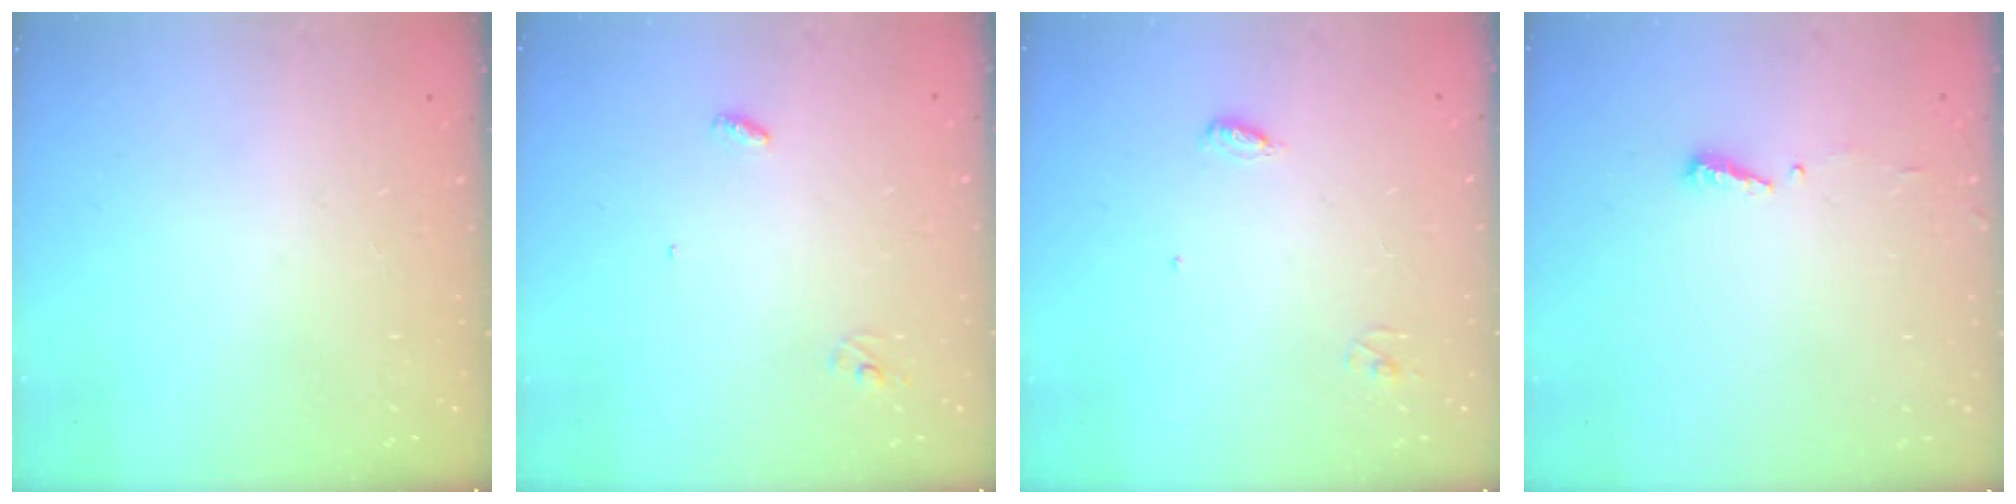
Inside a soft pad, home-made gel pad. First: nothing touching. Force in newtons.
{"total": 2.7, "press": 2.7, "slide": 0.2}
{"total": 3.8, "press": 3.8, "slide": 0.3}
{"total": 4.4, "press": 4.4, "slide": 0.3}